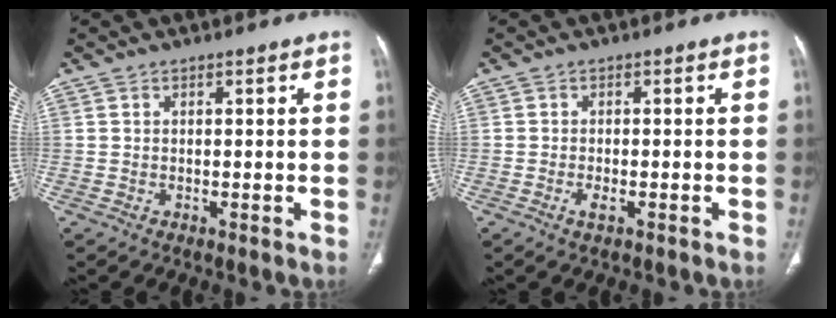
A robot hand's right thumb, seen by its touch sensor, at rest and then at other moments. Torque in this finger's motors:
{"motor_torque": [-0.25, 0.03, 0.14, 0.48, -0.01]}